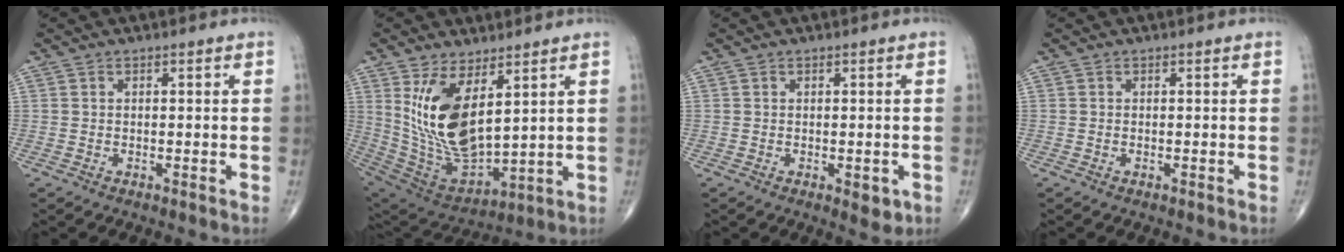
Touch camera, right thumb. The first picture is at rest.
{"total": 16.8, "force": [5.6, 7.8, 13.8], "torque": [-0.251, -0.035, 0.133]}
{"total": 2.8, "force": [-0.8, 1.4, 2.2], "torque": [-0.017, -0.003, -0.006]}
{"total": 0.0}